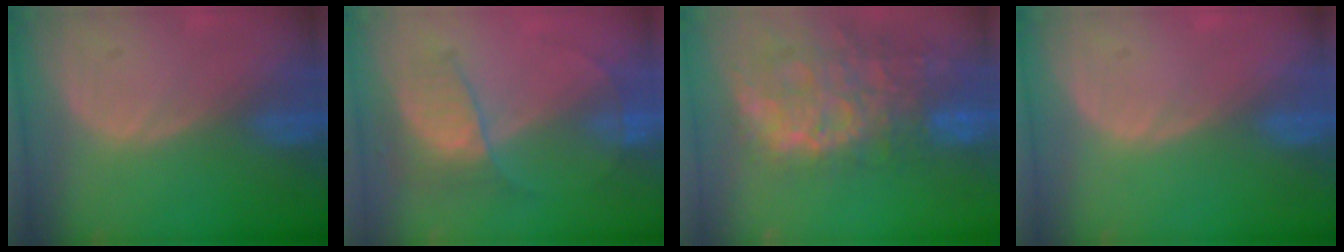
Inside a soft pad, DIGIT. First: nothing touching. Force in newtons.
{"total": 7.3, "press": 6.2, "slide": 3.9}
{"total": 14.0, "press": 11.4, "slide": 8.2}
{"total": 0.0}